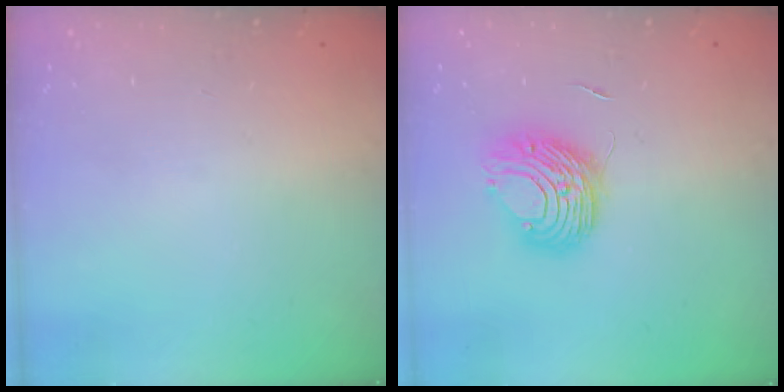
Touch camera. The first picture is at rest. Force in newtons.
{"total": 8.8, "press": 8.8, "slide": 0.3}